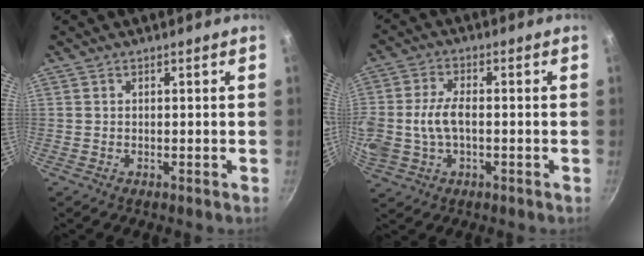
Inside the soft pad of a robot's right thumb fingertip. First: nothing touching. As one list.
[{"total": 9.2, "force": [-0.6, 5.5, 7.3], "torque": [-0.160, 0.016, -0.008]}]